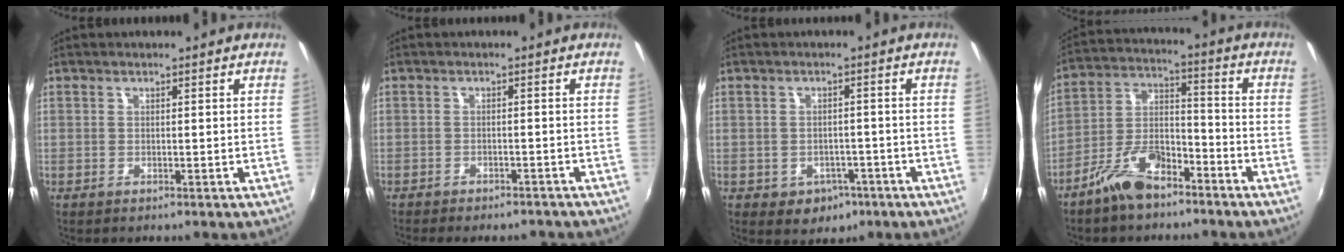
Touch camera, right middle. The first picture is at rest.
{"total": 7.8, "force": [-6.9, 2.2, 3.0], "torque": [-0.070, -0.017, -0.093]}
{"total": 5.6, "force": [-2.5, 4.6, 1.8], "torque": [-0.049, -0.001, -0.023]}
{"total": 10.4, "force": [-7.2, 4.4, 6.0], "torque": [-0.121, 0.017, -0.133]}